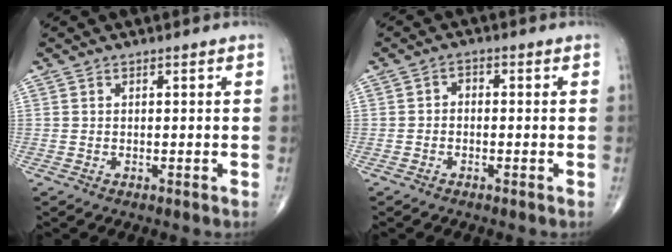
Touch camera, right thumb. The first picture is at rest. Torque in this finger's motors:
{"motor_torque": [-0.21, 0.16, 0.16, 0.20, -0.02]}